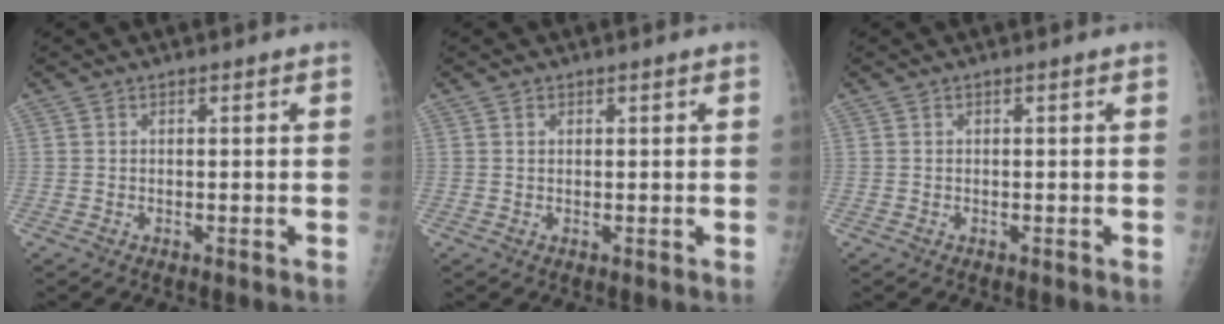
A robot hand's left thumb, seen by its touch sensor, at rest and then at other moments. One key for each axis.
{"total": 1.0, "fx": 0.5, "fy": 0.8, "fz": 0.3, "tx": 0.003, "ty": 0.001, "tz": 0.008}
{"total": 0.0}